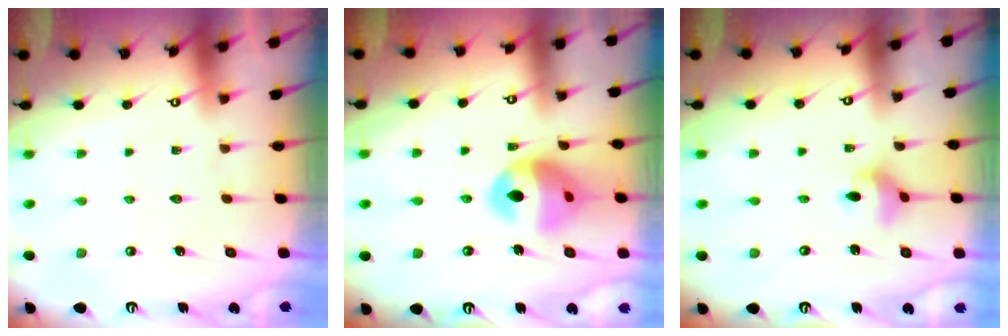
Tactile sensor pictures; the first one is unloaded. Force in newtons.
{"total": 13.6, "press": 13.5, "slide": 1.7}
{"total": 3.8, "press": 3.7, "slide": 0.6}